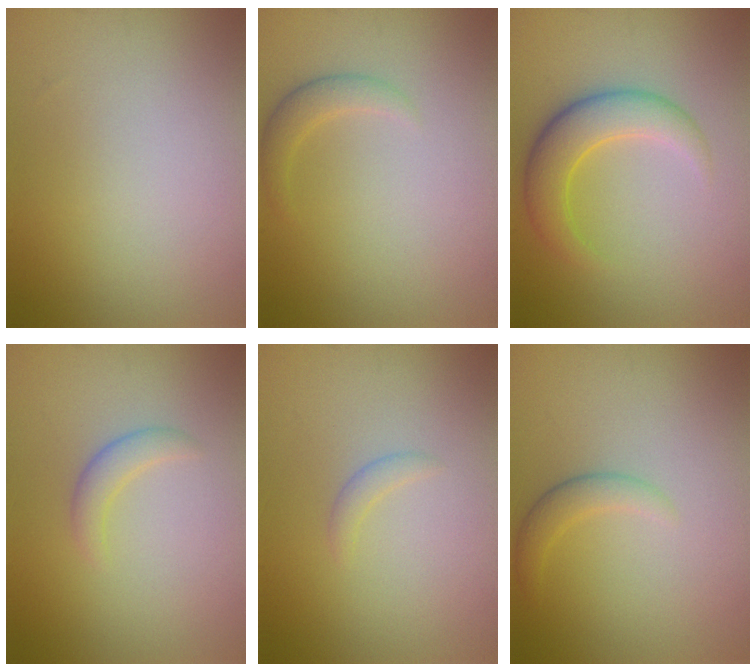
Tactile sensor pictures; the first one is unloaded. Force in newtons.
{"total": 1.5, "press": 1.5, "slide": 0.2}
{"total": 4.4, "press": 4.4, "slide": 0.3}
{"total": 1.5, "press": 1.5, "slide": 0.1}
{"total": 0.9, "press": 0.9, "slide": 0.1}
{"total": 1.7, "press": 1.7, "slide": 0.1}